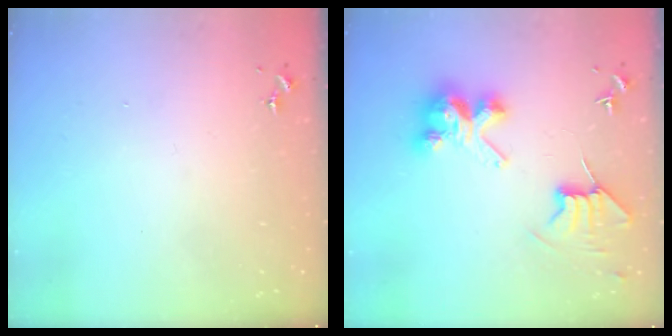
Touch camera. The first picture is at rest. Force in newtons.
{"total": 9.5, "press": 9.5, "slide": 0.7}